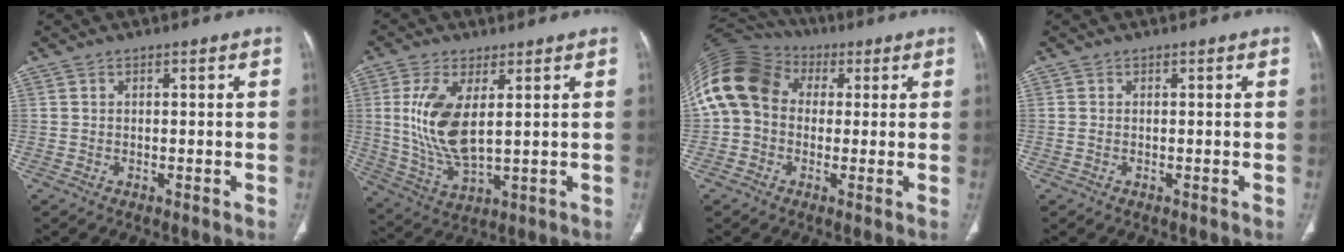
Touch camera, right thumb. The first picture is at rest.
{"total": 12.3, "force": [2.3, 5.3, 10.8], "torque": [-0.230, -0.019, 0.057]}
{"total": 16.4, "force": [2.0, 13.2, 9.5], "torque": [-0.200, 0.050, 0.029]}
{"total": 0.6, "force": [-0.1, 0.3, 0.5], "torque": [-0.016, 0.001, -0.001]}